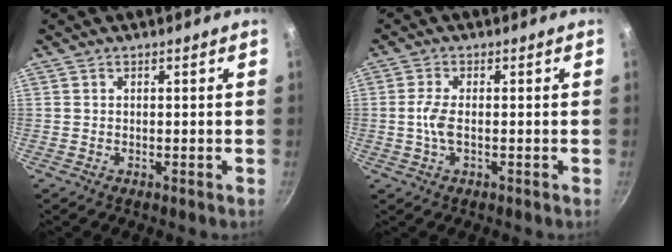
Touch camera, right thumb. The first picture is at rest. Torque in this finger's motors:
{"motor_torque": [0.04, 0.02, 0.37, 0.05, 0.04]}